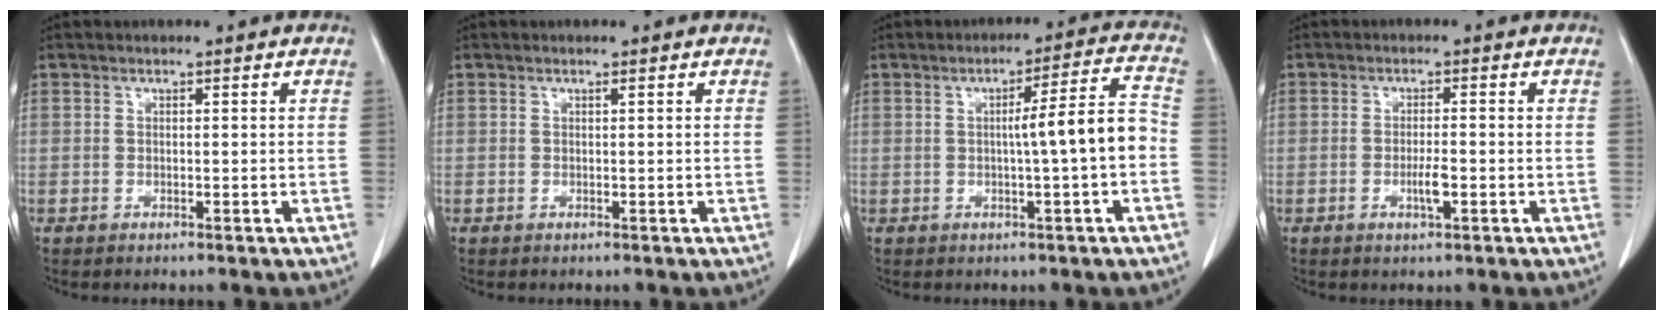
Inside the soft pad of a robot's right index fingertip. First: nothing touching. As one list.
[{"total": 0.0}, {"total": 7.4, "force": [-1.0, -0.4, 7.3], "torque": [-0.105, 0.015, -0.014]}, {"total": 2.7, "force": [-0.9, 0.4, 2.6], "torque": [-0.049, -0.002, -0.015]}]